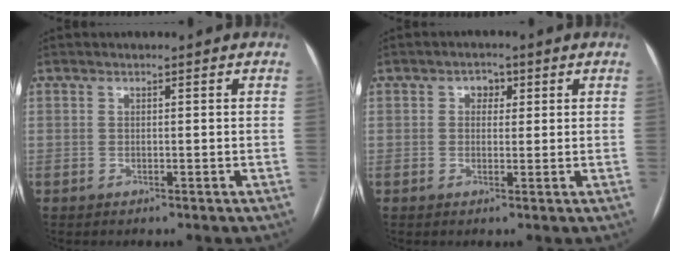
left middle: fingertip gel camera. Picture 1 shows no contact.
{"total": 2.3, "force": [0.8, 1.7, 1.3], "torque": [-0.019, 0.010, 0.010]}